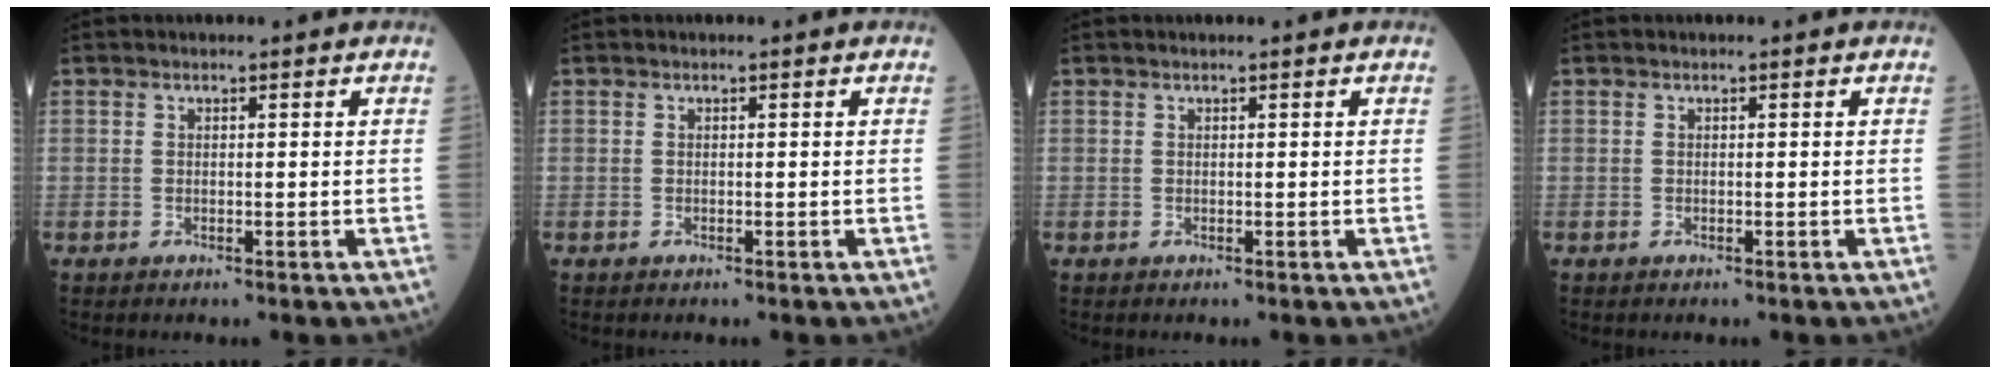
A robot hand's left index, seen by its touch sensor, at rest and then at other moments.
{"total": 0.0}
{"total": 0.0}
{"total": 0.0}